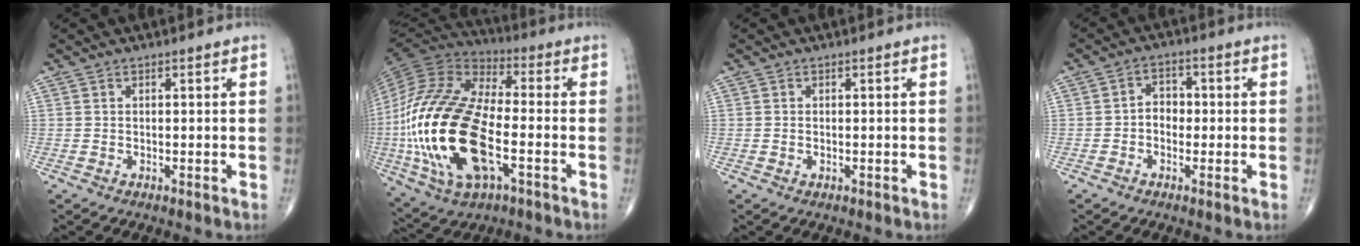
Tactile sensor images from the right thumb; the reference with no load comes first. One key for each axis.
{"total": 28.2, "fx": -6.0, "fy": 13.2, "fz": 24.2, "tx": -0.542, "ty": -0.003, "tz": -0.105}
{"total": 0.5, "fx": -0.1, "fy": 0.3, "fz": 0.4, "tx": -0.010, "ty": 0.001, "tz": -0.001}
{"total": 3.9, "fx": -0.6, "fy": 3.1, "fz": 2.3, "tx": -0.018, "ty": 0.018, "tz": -0.019}